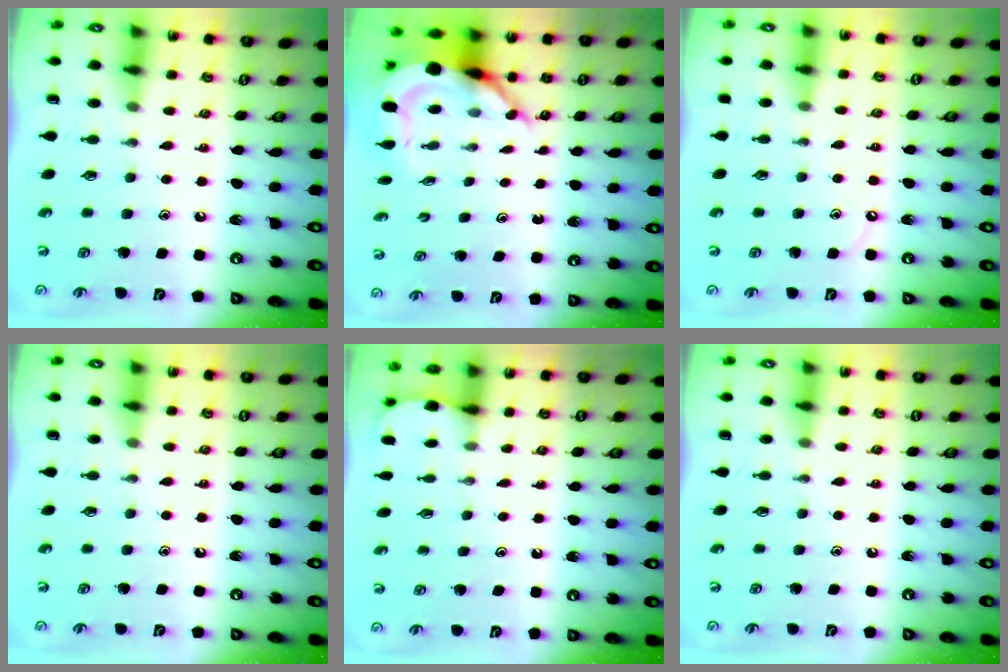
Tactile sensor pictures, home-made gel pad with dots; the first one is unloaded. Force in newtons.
{"total": 7.7, "press": 7.6, "slide": 1.0}
{"total": 3.8, "press": 3.8, "slide": 0.5}
{"total": 0.0}
{"total": 1.3, "press": 1.3, "slide": 0.1}
{"total": 0.0}